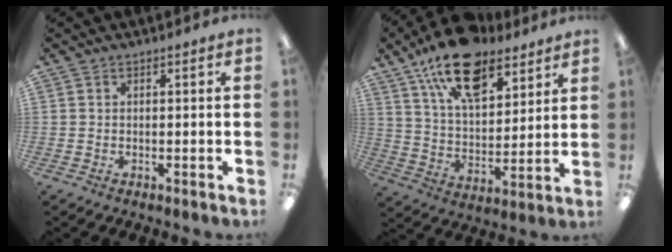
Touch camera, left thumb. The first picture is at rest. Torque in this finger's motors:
{"motor_torque": [0.44, 0.56, 1.65, -1.12, 0.19]}